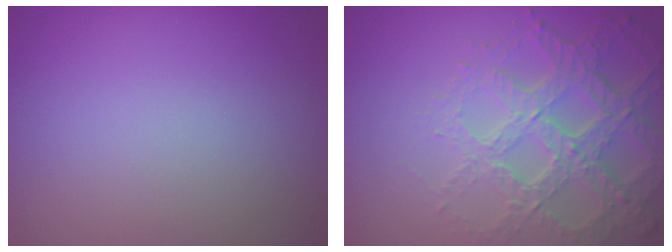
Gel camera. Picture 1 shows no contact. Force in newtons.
{"total": 6.3, "press": 4.8, "slide": 4.1}